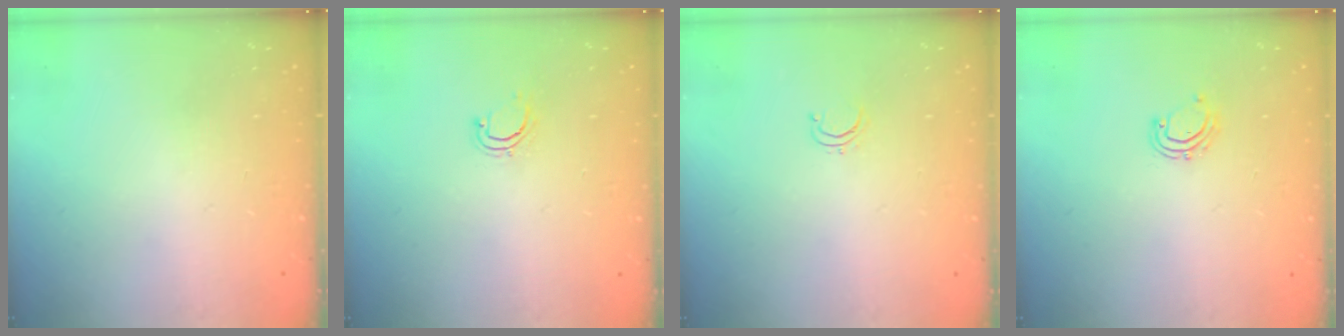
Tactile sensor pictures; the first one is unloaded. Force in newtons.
{"total": 4.2, "press": 4.1, "slide": 0.8}
{"total": 2.8, "press": 2.8, "slide": 0.2}
{"total": 5.6, "press": 5.4, "slide": 1.5}